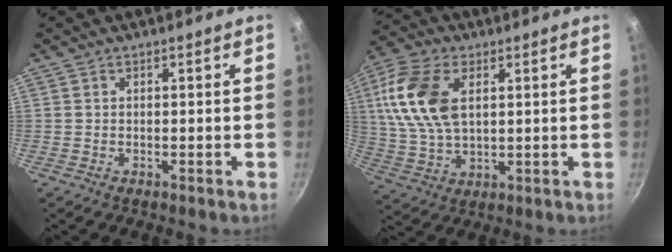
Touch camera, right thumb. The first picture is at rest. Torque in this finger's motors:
{"motor_torque": [1.65, 1.89, 1.95, 0.11, 0.53]}